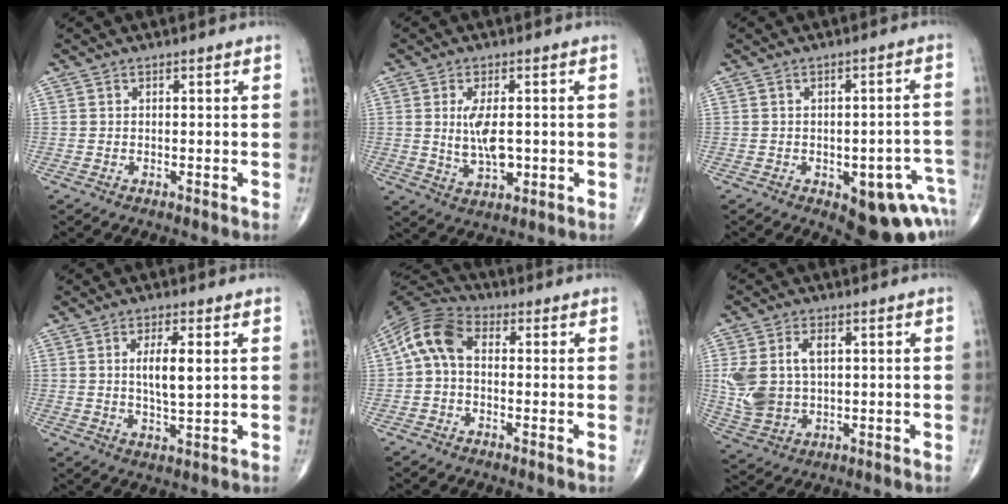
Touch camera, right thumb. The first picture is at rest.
{"total": 7.4, "force": [0.3, 3.5, 6.5], "torque": [-0.119, -0.013, 0.012]}
{"total": 15.5, "force": [-4.8, 7.1, 12.9], "torque": [-0.101, 0.022, -0.038]}
{"total": 6.7, "force": [1.6, 1.9, 6.3], "torque": [-0.107, -0.015, 0.031]}
{"total": 8.8, "force": [0.4, 5.7, 6.7], "torque": [-0.126, 0.027, -0.009]}
{"total": 10.0, "force": [1.7, 6.4, 7.6], "torque": [-0.160, 0.002, 0.046]}